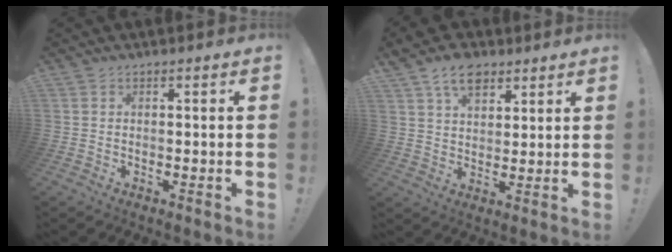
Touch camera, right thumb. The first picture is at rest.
{"total": 9.4, "force": [5.7, 5.7, 4.8], "torque": [-0.072, -0.022, 0.106]}